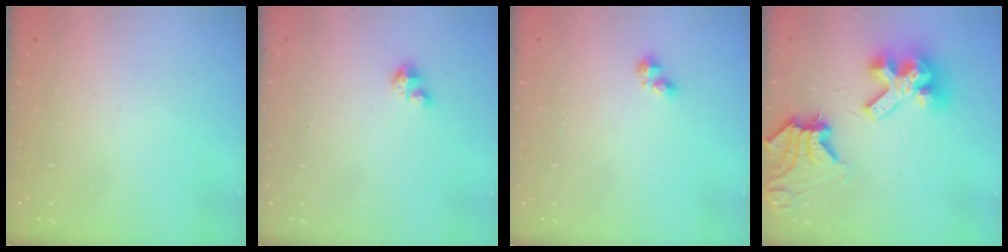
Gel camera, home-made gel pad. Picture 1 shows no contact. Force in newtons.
{"total": 1.9, "press": 1.9, "slide": 0.1}
{"total": 3.0, "press": 2.9, "slide": 0.5}
{"total": 15.2, "press": 15.1, "slide": 2.0}